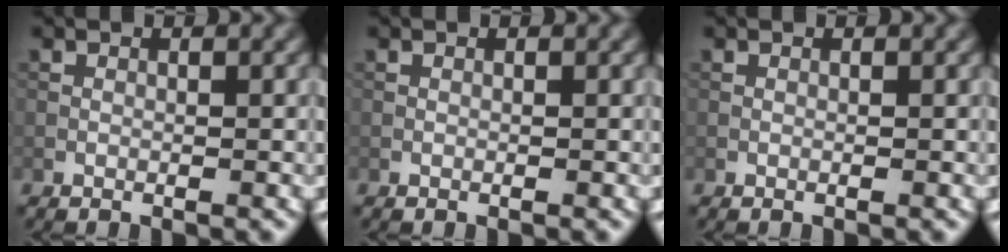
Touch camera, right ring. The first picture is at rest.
{"total": 0.0}
{"total": 0.0}